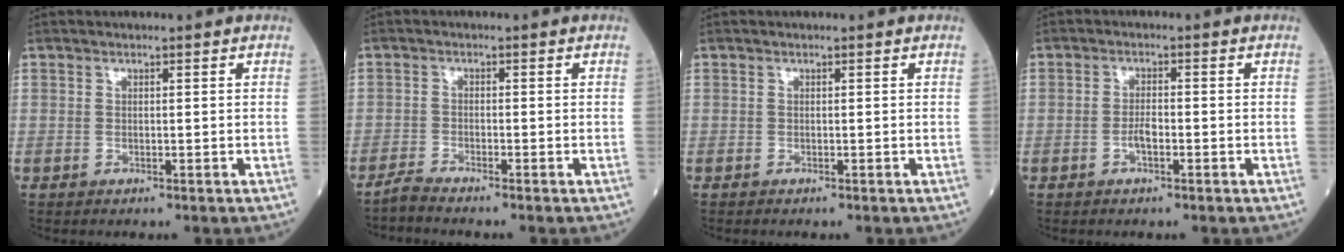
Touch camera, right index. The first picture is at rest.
{"total": 2.1, "force": [-2.0, -0.6, 0.3], "torque": [-0.014, -0.009, -0.046]}
{"total": 0.0}
{"total": 2.1, "force": [-0.8, 0.6, 1.8], "torque": [-0.030, 0.003, -0.017]}